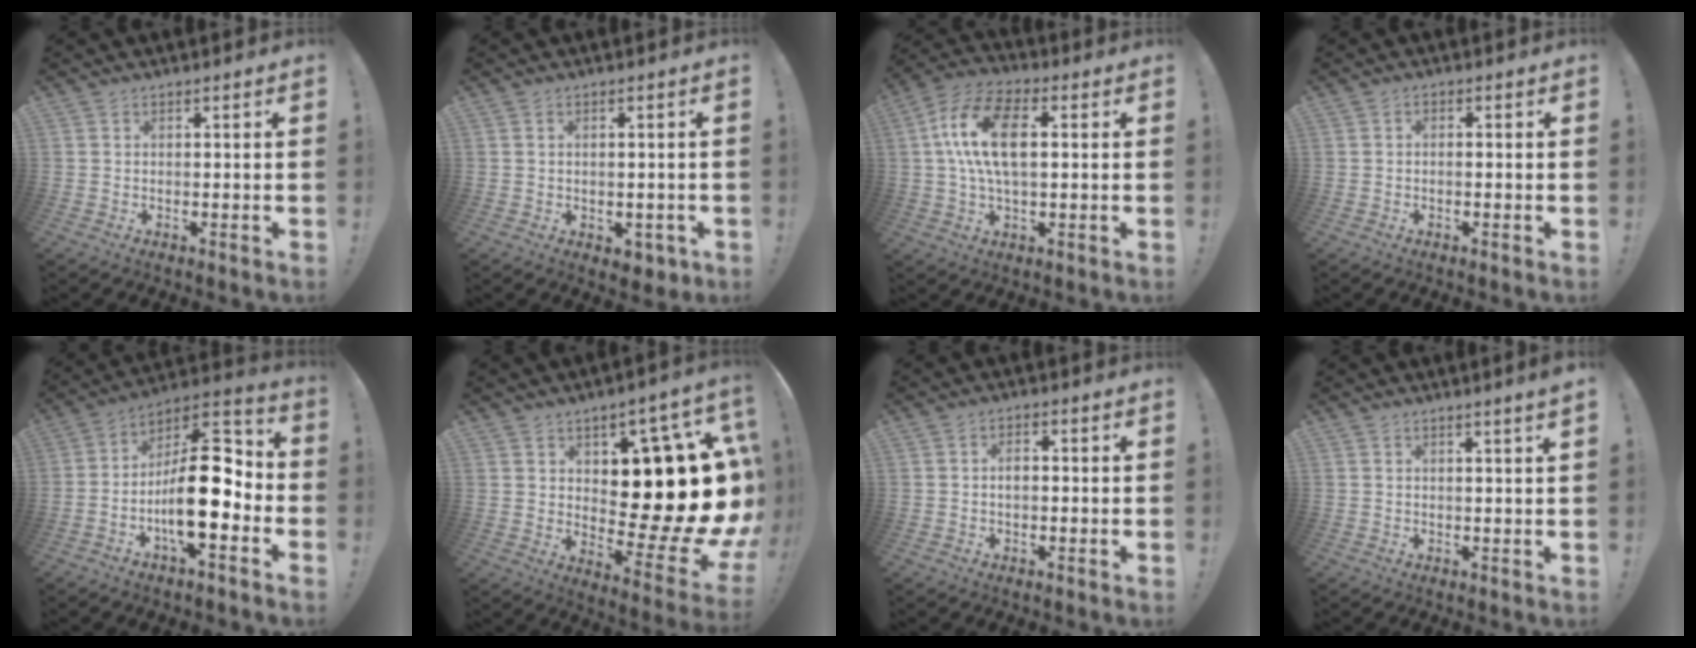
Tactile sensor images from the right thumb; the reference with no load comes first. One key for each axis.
{"total": 3.0, "fx": -0.6, "fy": 2.2, "fz": 2.0, "tx": -0.017, "ty": 0.004, "tz": -0.007}
{"total": 15.1, "fx": 2.6, "fy": 7.9, "fz": 12.6, "tx": -0.239, "ty": 0.012, "tz": 0.046}
{"total": 1.4, "fx": -1.1, "fy": 0.3, "fz": 0.7, "tx": -0.013, "ty": 0.005, "tz": -0.018}
{"total": 19.5, "fx": -4.5, "fy": 7.8, "fz": 17.3, "tx": -0.284, "ty": 0.026, "tz": -0.067}
{"total": 19.9, "fx": 2.4, "fy": 9.2, "fz": 17.5, "tx": -0.227, "ty": -0.040, "tz": 0.051}
{"total": 1.8, "fx": -0.5, "fy": 0.8, "fz": 1.5, "tx": -0.031, "ty": 0.007, "tz": -0.009}
{"total": 2.3, "fx": 1.3, "fy": -0.4, "fz": 1.8, "tx": -0.026, "ty": -0.009, "tz": 0.019}